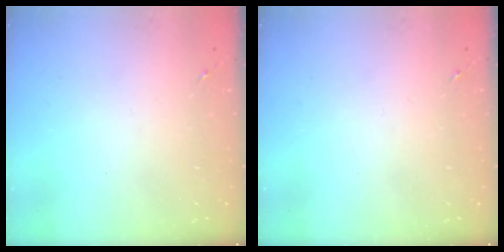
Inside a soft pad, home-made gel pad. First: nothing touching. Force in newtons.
{"total": 0.0}